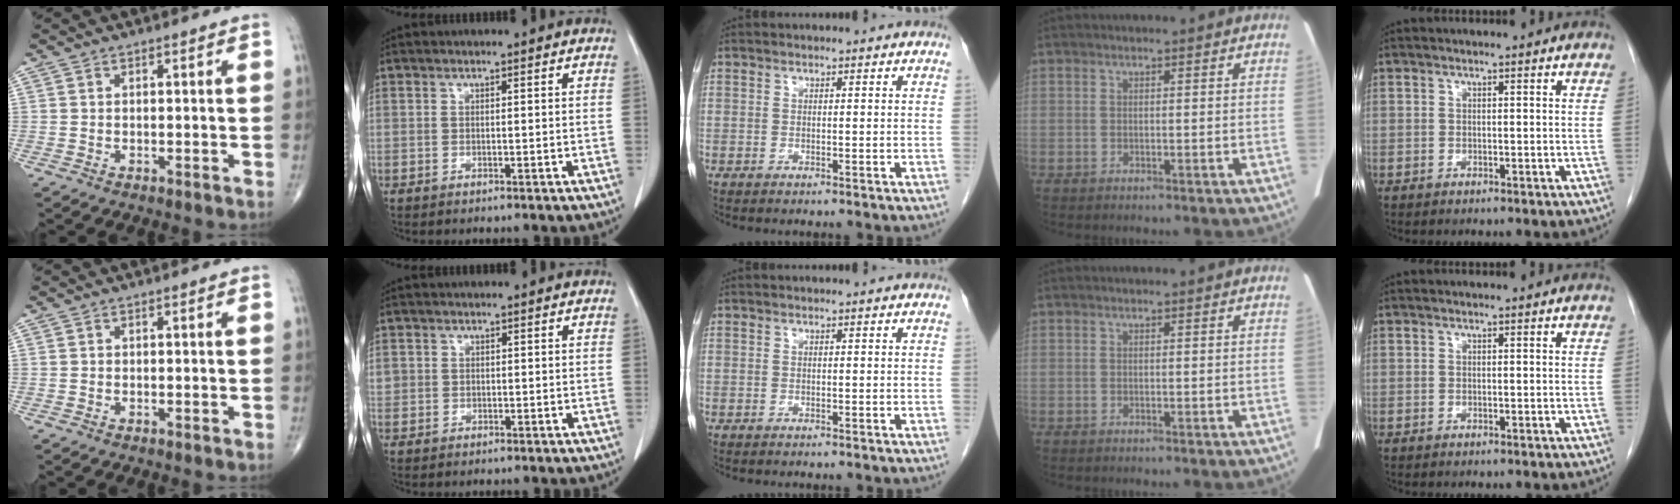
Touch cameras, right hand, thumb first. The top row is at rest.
{"index": {"total": 1.8, "force": [0.2, 1.7, 0.5], "torque": [-0.004, 0.009, 0.007]}}